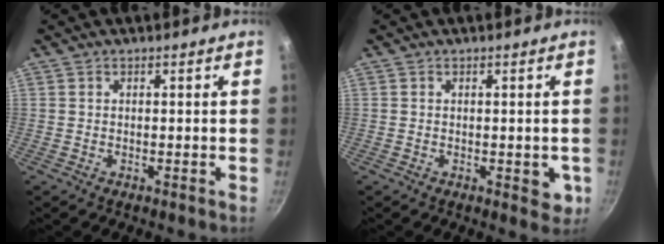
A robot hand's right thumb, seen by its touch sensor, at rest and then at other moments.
{"total": 3.6, "force": [-0.7, 1.7, 3.1], "torque": [-0.029, -0.007, -0.009]}